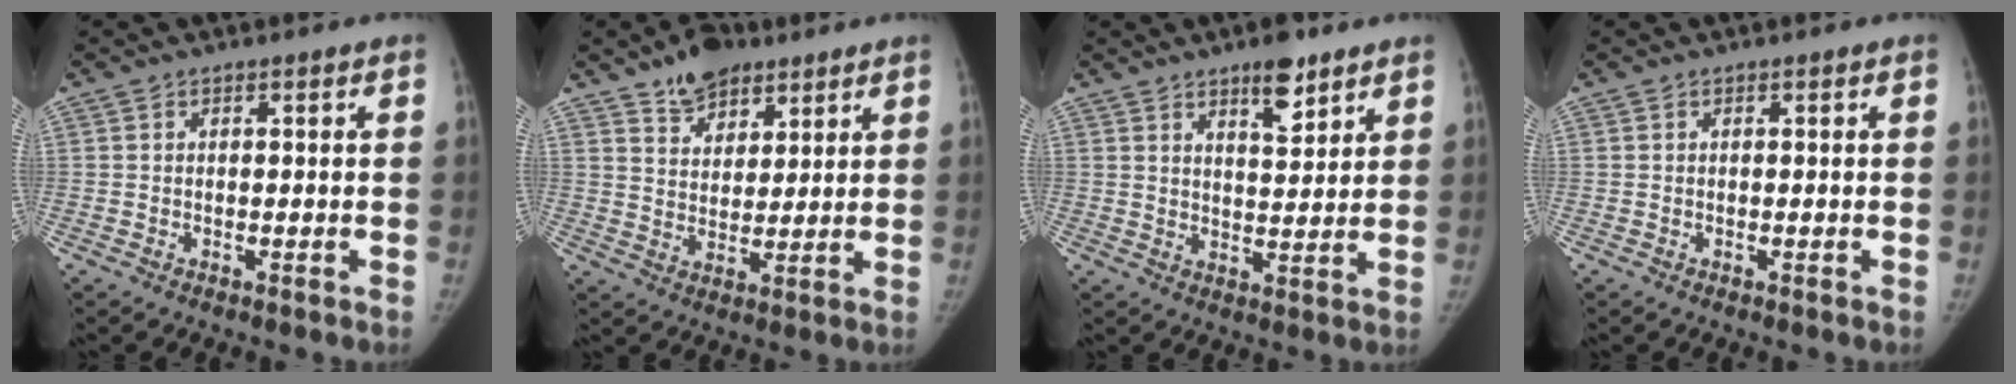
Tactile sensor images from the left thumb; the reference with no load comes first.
{"total": 9.2, "force": [6.3, 5.2, 4.1], "torque": [-0.036, -0.035, 0.109]}
{"total": 7.1, "force": [4.8, 2.5, 4.6], "torque": [-0.053, -0.031, 0.072]}
{"total": 0.0}